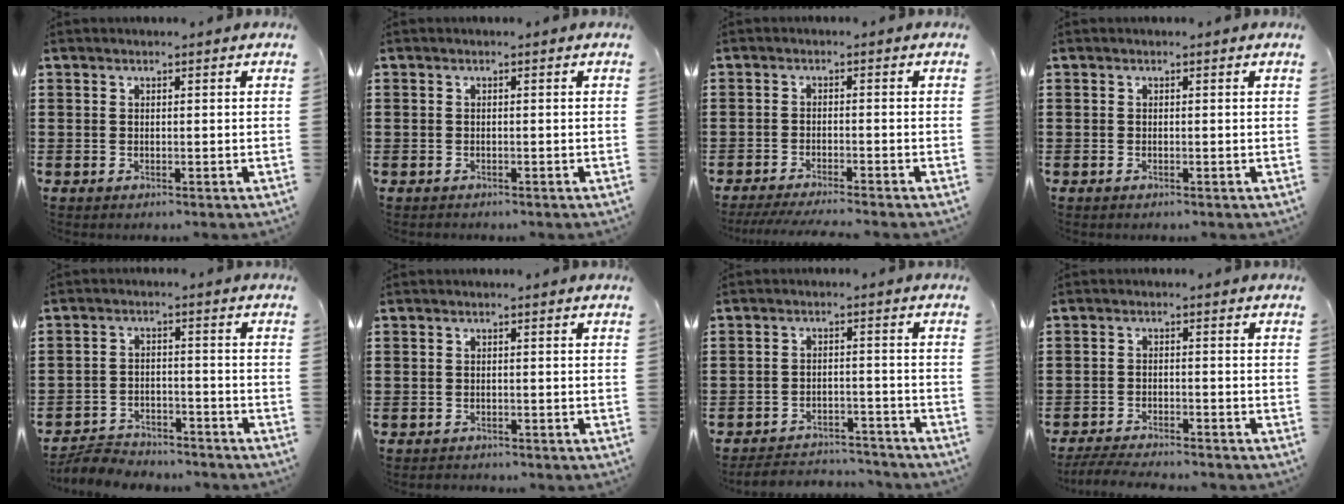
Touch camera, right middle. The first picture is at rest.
{"total": 0.6, "force": [-0.5, 0.3, -0.1], "torque": [0.001, 0.002, -0.011]}
{"total": 2.9, "force": [-2.7, -0.3, 1.1], "torque": [-0.024, -0.007, -0.054]}
{"total": 0.0}
{"total": 4.5, "force": [-4.5, 0.7, 0.3], "torque": [-0.014, 0.006, -0.096]}
{"total": 1.0, "force": [-0.9, 0.4, -0.1], "torque": [0.000, 0.003, -0.021]}
{"total": 4.1, "force": [-4.1, 0.6, 0.1], "torque": [-0.007, 0.004, -0.087]}
{"total": 3.8, "force": [-3.7, 0.1, 0.9], "torque": [-0.024, -0.006, -0.076]}